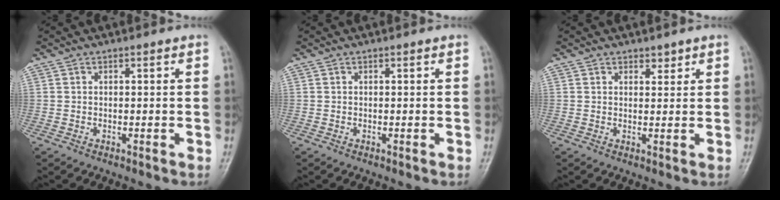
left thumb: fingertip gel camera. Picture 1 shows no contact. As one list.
[{"total": 0.0}, {"total": 1.7, "force": [1.3, 1.0, 0.4], "torque": [0.008, -0.009, 0.018]}]